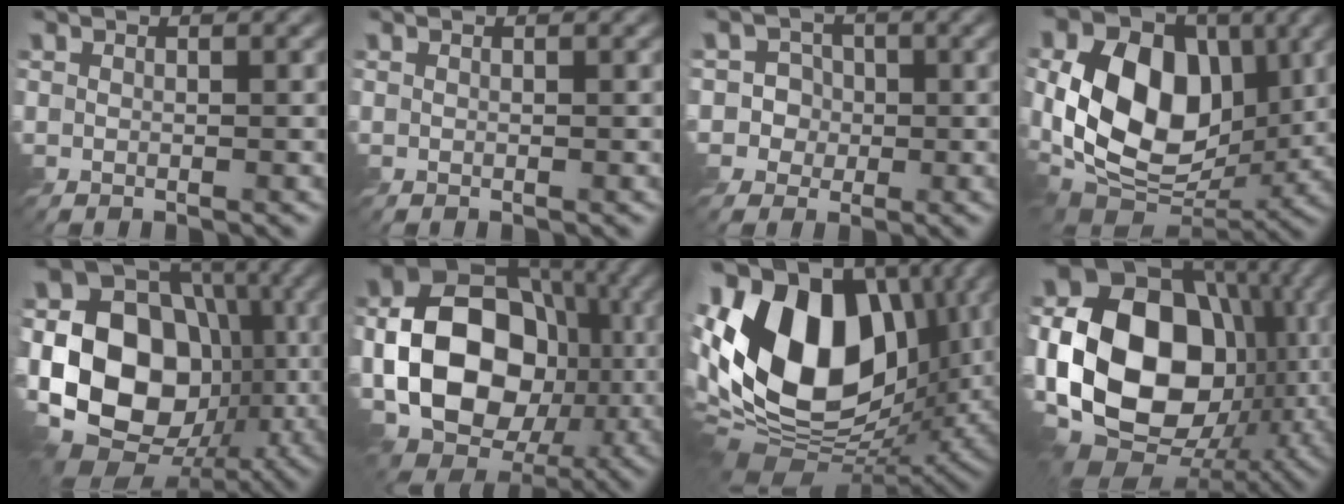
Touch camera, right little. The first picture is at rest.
{"total": 0.0}
{"total": 3.7, "force": [-0.2, 3.6, 0.9], "torque": [-0.005, 0.008, -0.010]}
{"total": 14.2, "force": [1.1, 10.0, 10.1], "torque": [-0.166, -0.003, 0.015]}
{"total": 19.5, "force": [-2.4, 15.1, 12.1], "torque": [-0.218, 0.012, -0.067]}
{"total": 15.9, "force": [-3.5, 11.9, 10.0], "torque": [-0.159, -0.004, -0.061]}
{"total": 18.1, "force": [1.5, 12.2, 13.2], "torque": [-0.274, 0.010, 0.016]}
{"total": 21.1, "force": [-0.9, 15.5, 14.2], "torque": [-0.300, -0.002, -0.017]}